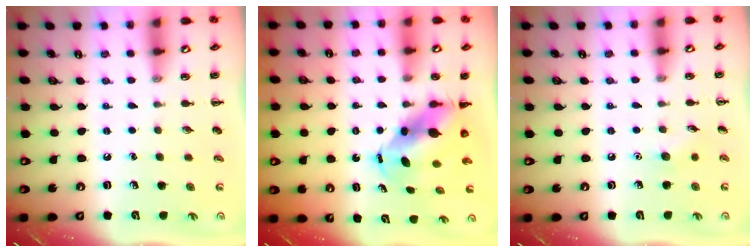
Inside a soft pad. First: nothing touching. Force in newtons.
{"total": 7.2, "press": 6.9, "slide": 2.0}
{"total": 5.1, "press": 4.9, "slide": 1.4}